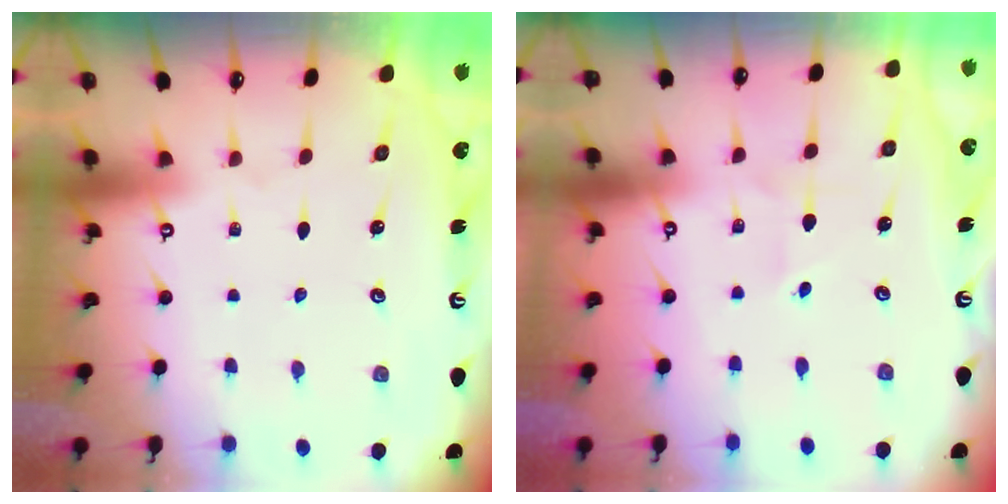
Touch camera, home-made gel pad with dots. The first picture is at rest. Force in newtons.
{"total": 1.3, "press": 1.3, "slide": 0.2}